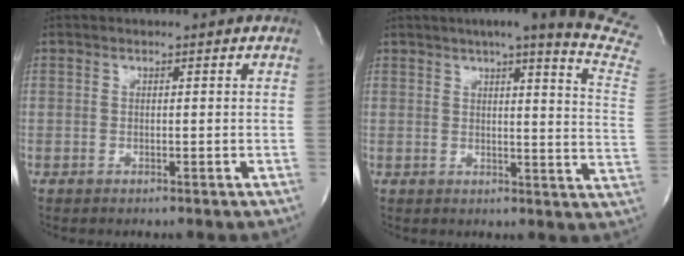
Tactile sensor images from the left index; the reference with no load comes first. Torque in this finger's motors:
{"motor_torque": [0.47, -0.78, 0.17, 0.05]}